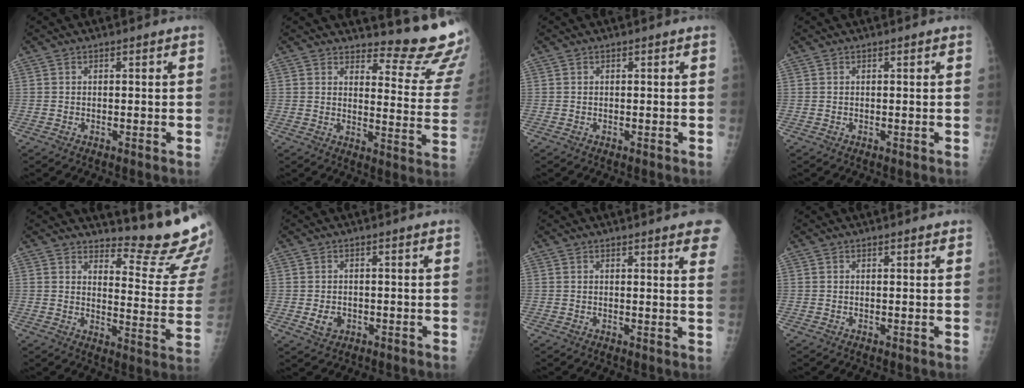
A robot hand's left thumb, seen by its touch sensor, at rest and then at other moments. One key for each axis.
{"total": 15.2, "fx": 13.8, "fy": 2.9, "fz": 5.7, "tx": -0.036, "ty": -0.158, "tz": 0.149}
{"total": 0.0}
{"total": 0.0}
{"total": 15.9, "fx": 14.2, "fy": 2.3, "fz": 6.6, "tx": -0.055, "ty": -0.172, "tz": 0.168}
{"total": 2.7, "fx": -0.6, "fy": 2.0, "fz": 1.8, "tx": -0.027, "ty": -0.002, "tz": -0.004}
{"total": 7.9, "fx": 5.6, "fy": 1.0, "fz": 5.4, "tx": -0.050, "ty": -0.013, "tz": 0.052}
{"total": 1.1, "fx": 0.9, "fy": 0.2, "fz": 0.7, "tx": -0.007, "ty": -0.002, "tz": 0.011}